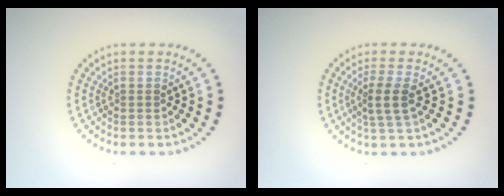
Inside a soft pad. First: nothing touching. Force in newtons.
{"total": 2.2, "press": 1.8, "slide": 1.3}